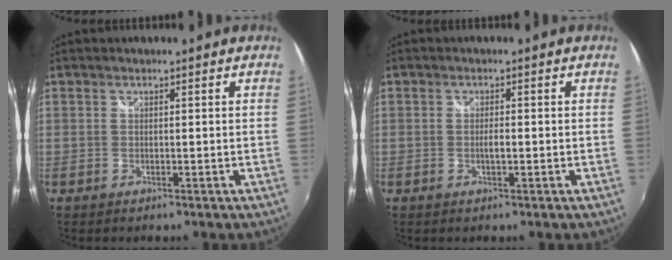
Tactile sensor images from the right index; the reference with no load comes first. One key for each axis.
{"total": 1.5, "fx": -0.4, "fy": 0.3, "fz": 1.4, "tx": -0.026, "ty": -0.002, "tz": -0.007}